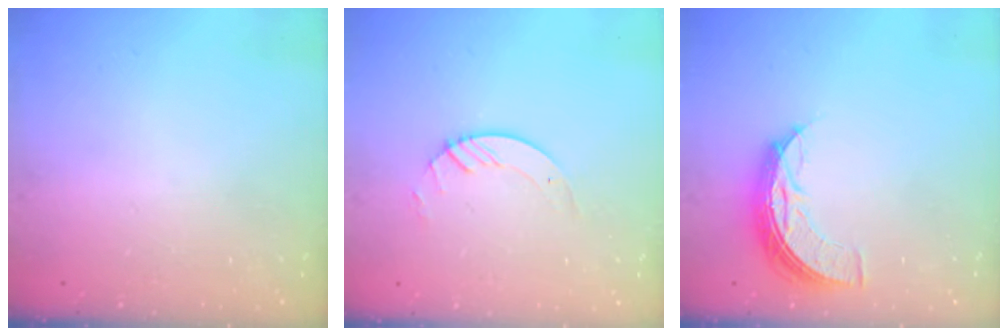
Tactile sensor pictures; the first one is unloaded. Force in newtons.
{"total": 3.6, "press": 3.6, "slide": 0.4}
{"total": 7.7, "press": 7.6, "slide": 0.7}